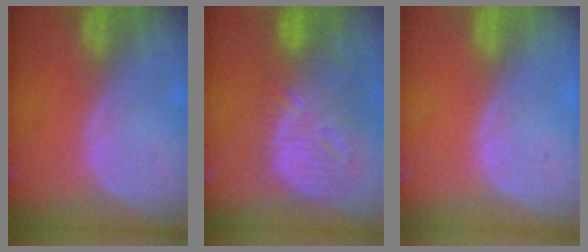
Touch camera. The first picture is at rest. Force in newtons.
{"total": 13.0, "press": 11.3, "slide": 6.4}
{"total": 0.0}